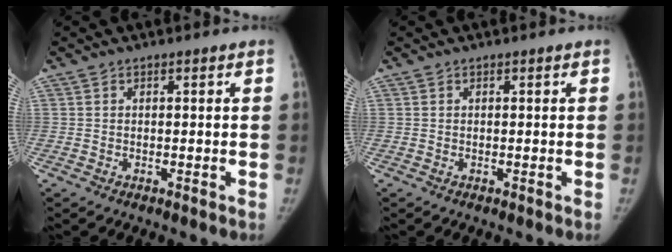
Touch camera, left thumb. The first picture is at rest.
{"total": 0.0}